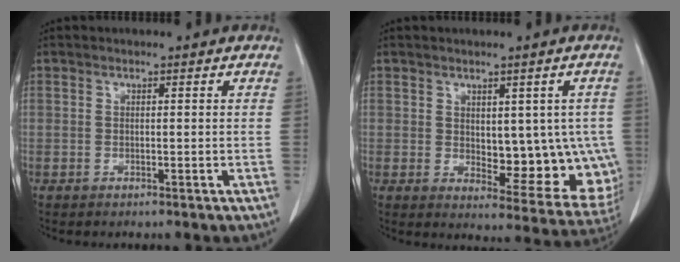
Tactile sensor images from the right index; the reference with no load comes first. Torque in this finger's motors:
{"motor_torque": [0.28, 0.13, 0.09, 0.02]}